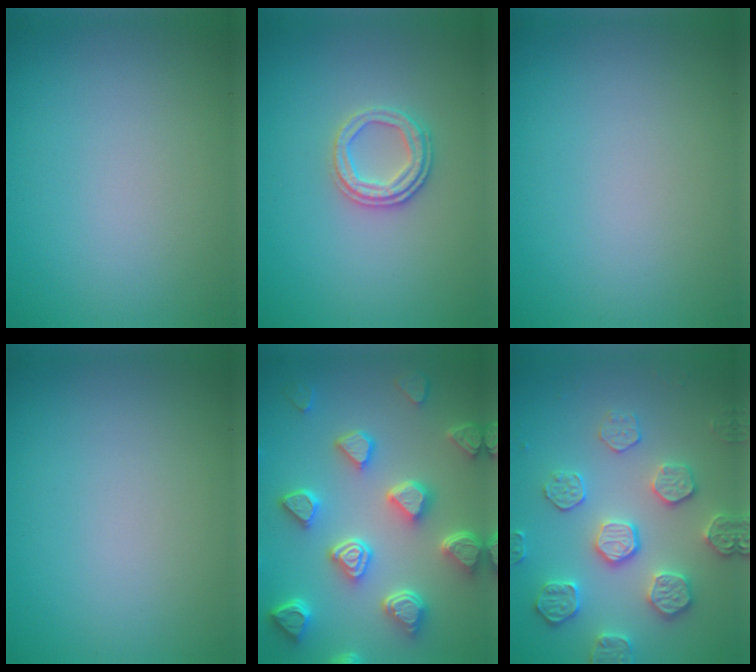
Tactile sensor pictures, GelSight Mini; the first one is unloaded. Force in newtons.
{"total": 2.4, "press": 2.3, "slide": 0.7}
{"total": 0.0}
{"total": 0.0}
{"total": 7.4, "press": 5.9, "slide": 4.4}
{"total": 4.5, "press": 4.4, "slide": 0.8}